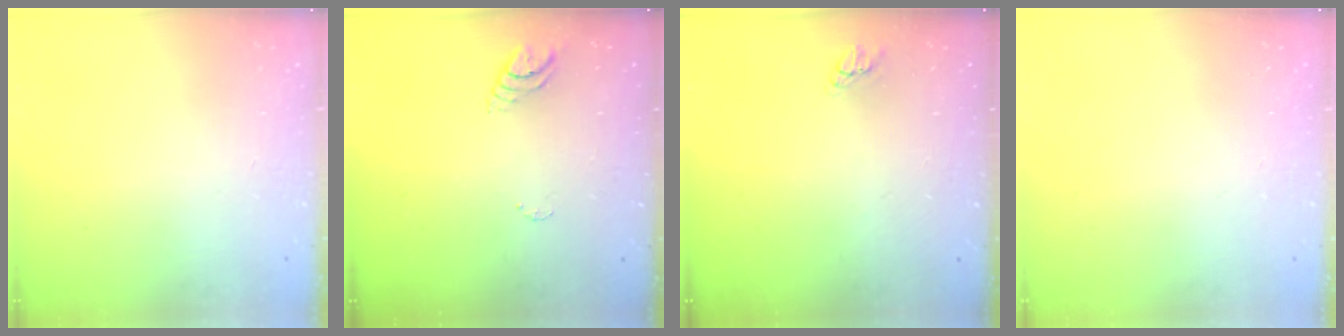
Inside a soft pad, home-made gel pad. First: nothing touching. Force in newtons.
{"total": 3.7, "press": 3.6, "slide": 0.3}
{"total": 2.9, "press": 2.9, "slide": 0.2}
{"total": 0.0}